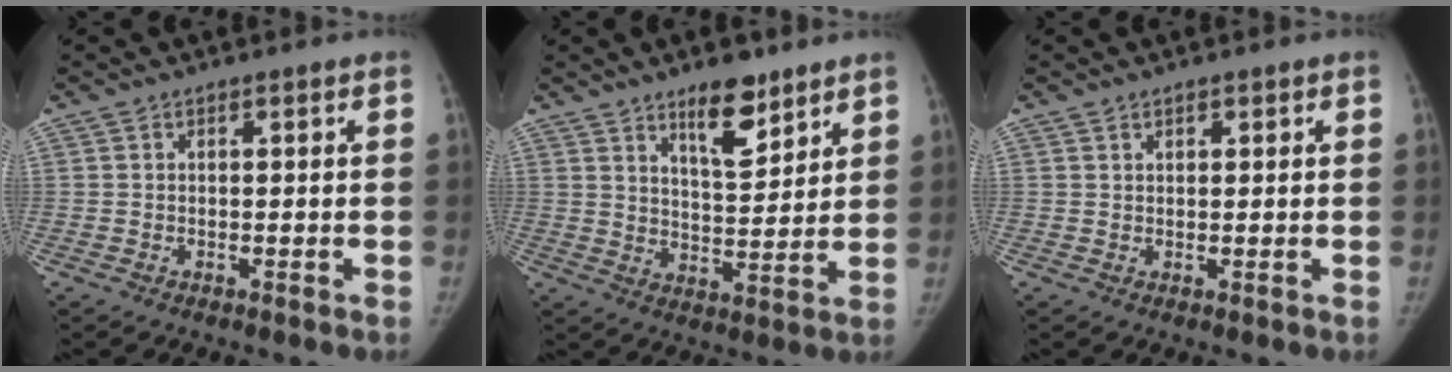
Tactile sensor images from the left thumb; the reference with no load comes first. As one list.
[{"total": 9.2, "force": [6.3, 3.4, 5.8], "torque": [-0.068, -0.046, 0.104]}, {"total": 0.9, "force": [0.6, 0.5, 0.3], "torque": [0.002, -0.003, 0.007]}]